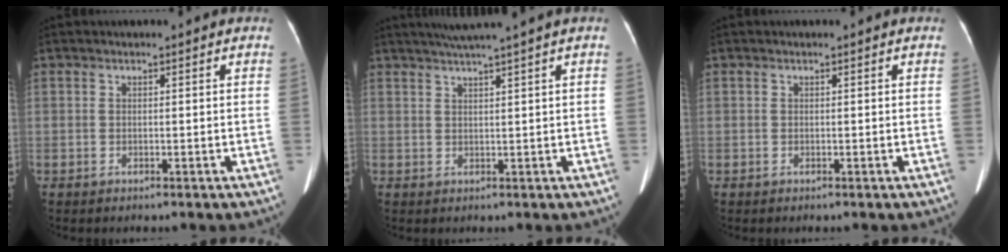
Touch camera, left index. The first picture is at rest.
{"total": 4.4, "force": [3.4, -1.2, 2.5], "torque": [-0.041, 0.014, 0.062]}
{"total": 0.0}